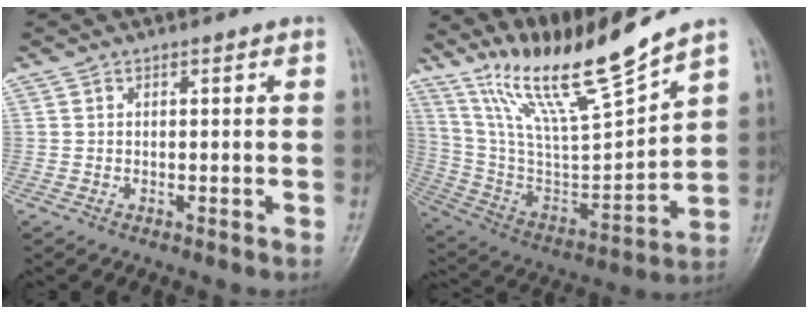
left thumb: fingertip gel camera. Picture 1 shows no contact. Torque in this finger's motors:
{"motor_torque": [0.26, -0.10, 1.38, -1.39, 0.19]}